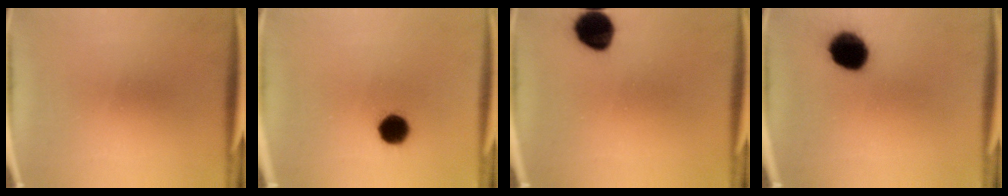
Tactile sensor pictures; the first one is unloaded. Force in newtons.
{"total": 7.2}
{"total": 10.1}
{"total": 11.1}